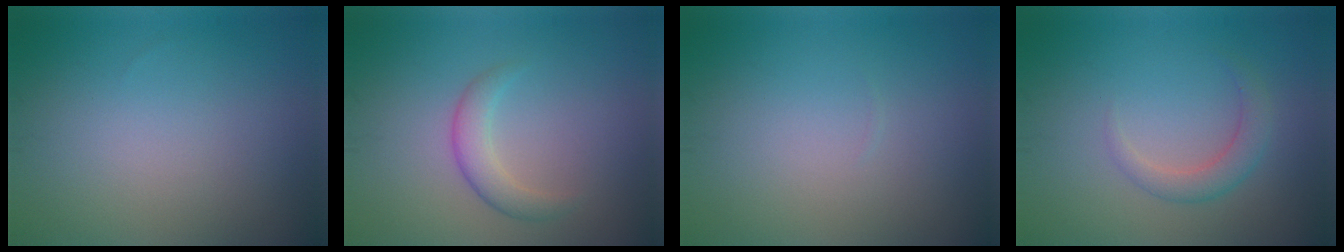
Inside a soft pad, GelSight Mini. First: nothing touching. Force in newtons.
{"total": 2.5, "press": 2.5, "slide": 0.0}
{"total": 0.0}
{"total": 2.2, "press": 2.2, "slide": 0.2}